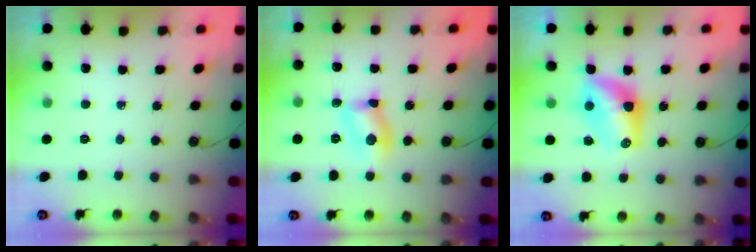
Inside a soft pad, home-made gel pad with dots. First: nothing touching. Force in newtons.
{"total": 5.1, "press": 5.1, "slide": 0.5}
{"total": 9.9, "press": 9.1, "slide": 4.1}